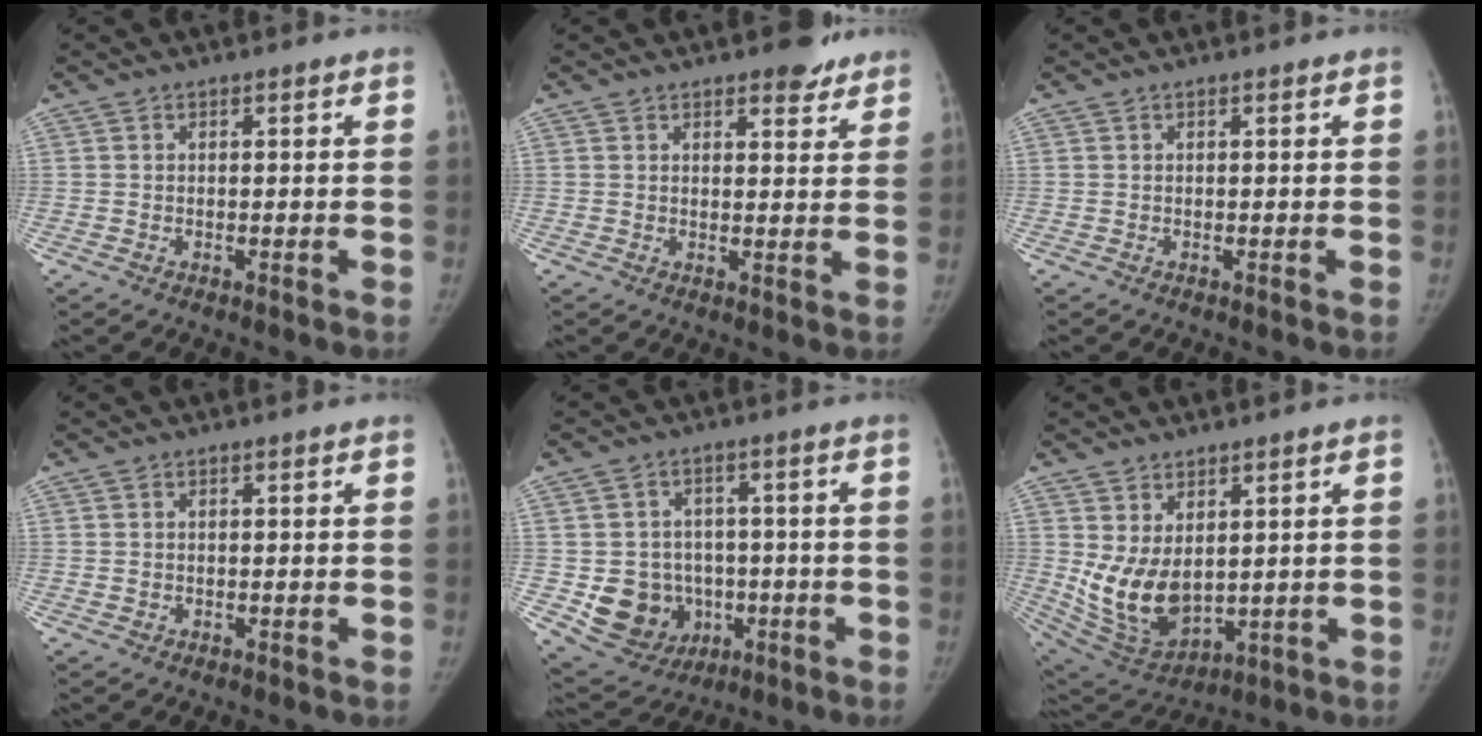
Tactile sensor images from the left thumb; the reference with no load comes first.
{"total": 4.8, "force": [3.7, 2.0, 2.4], "torque": [-0.006, -0.021, 0.048]}
{"total": 0.0}
{"total": 0.6, "force": [0.0, 0.6, 0.0], "torque": [0.004, 0.001, -0.001]}
{"total": 12.2, "force": [-2.5, 10.8, 5.1], "torque": [-0.054, 0.012, -0.022]}
{"total": 11.6, "force": [1.6, 7.5, 8.7], "torque": [-0.147, -0.025, 0.060]}